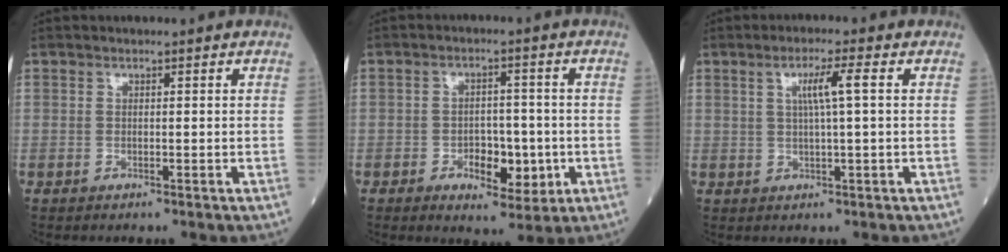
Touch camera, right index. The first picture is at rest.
{"total": 6.5, "force": [-1.9, 3.5, 5.2], "torque": [-0.067, 0.004, -0.023]}
{"total": 4.3, "force": [1.2, -0.3, 4.1], "torque": [-0.071, 0.003, 0.021]}